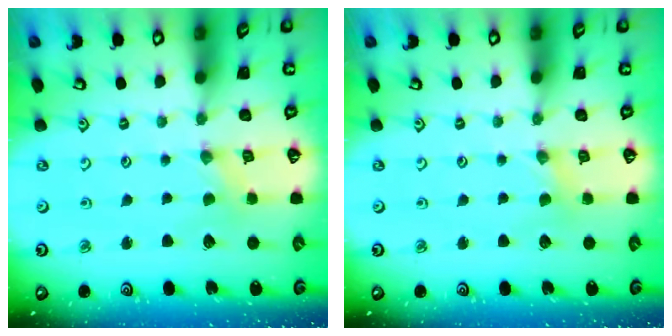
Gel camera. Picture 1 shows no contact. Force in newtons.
{"total": 2.1, "press": 2.0, "slide": 0.4}